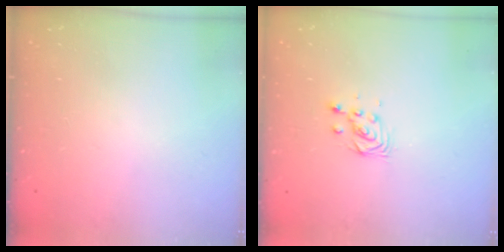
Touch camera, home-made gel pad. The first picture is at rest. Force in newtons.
{"total": 3.7, "press": 3.7, "slide": 0.3}